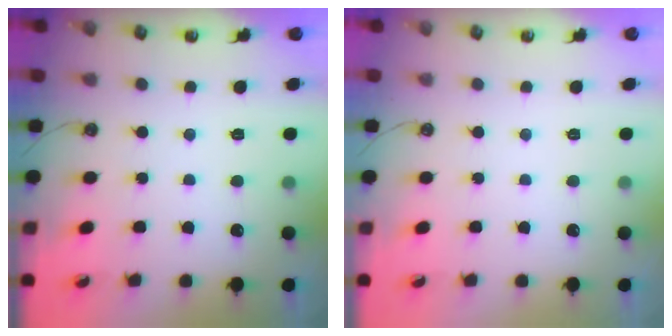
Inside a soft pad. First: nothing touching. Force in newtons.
{"total": 0.0}